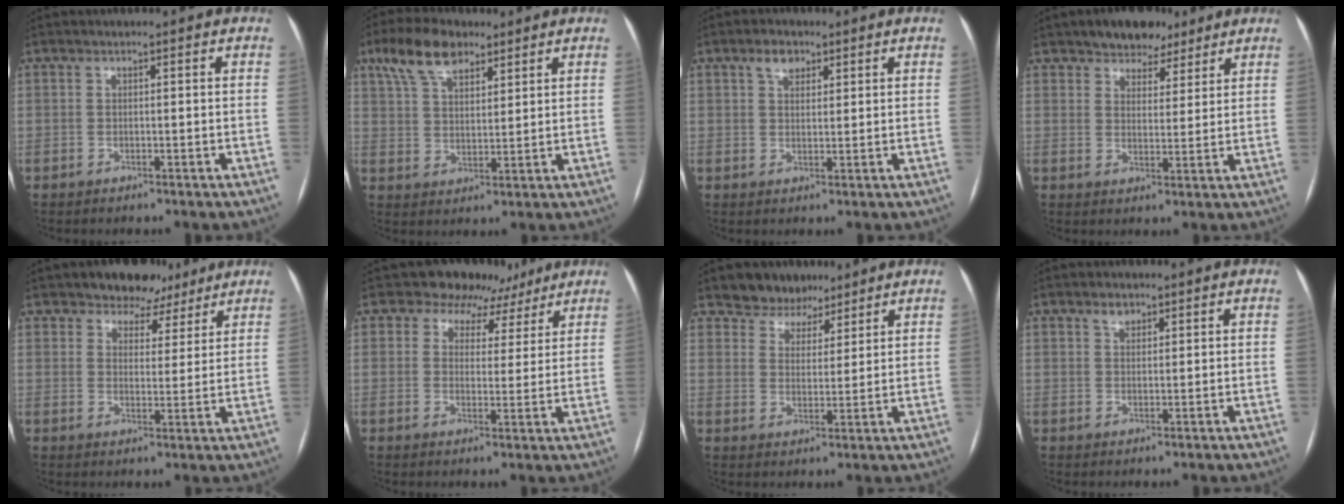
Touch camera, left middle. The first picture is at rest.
{"total": 9.2, "force": [6.1, 4.1, 5.5], "torque": [-0.112, 0.024, 0.117]}
{"total": 3.2, "force": [1.9, 1.9, 1.6], "torque": [-0.032, 0.010, 0.036]}
{"total": 7.0, "force": [5.2, 3.8, 2.6], "torque": [-0.027, 0.011, 0.081]}
{"total": 6.8, "force": [5.2, 4.1, 1.2], "torque": [-0.007, 0.006, 0.072]}
{"total": 7.9, "force": [6.0, 5.2, 0.2], "torque": [0.016, 0.005, 0.063]}
{"total": 6.5, "force": [5.2, 3.8, 0.7], "torque": [-0.008, 0.009, 0.088]}
{"total": 1.9, "force": [1.3, 1.1, 0.8], "torque": [-0.015, 0.005, 0.023]}